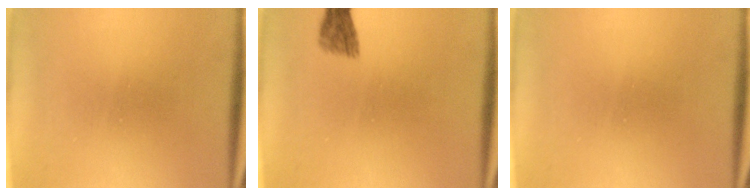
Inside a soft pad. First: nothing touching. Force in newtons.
{"total": 1.9}
{"total": 0.0}